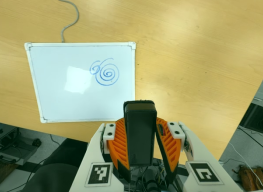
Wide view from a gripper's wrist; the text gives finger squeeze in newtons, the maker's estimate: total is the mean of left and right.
{"total": 7.6, "left": 6.3, "right": 9.0}